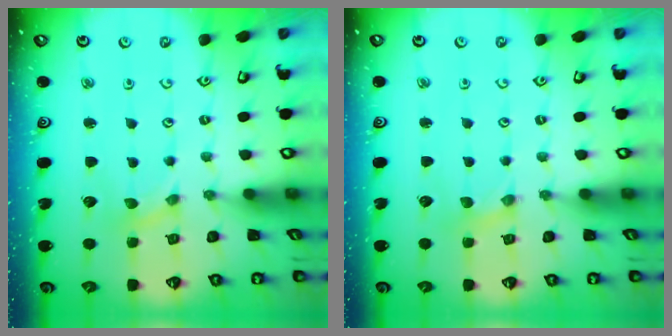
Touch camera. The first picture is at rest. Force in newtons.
{"total": 0.5, "press": 0.5, "slide": 0.1}